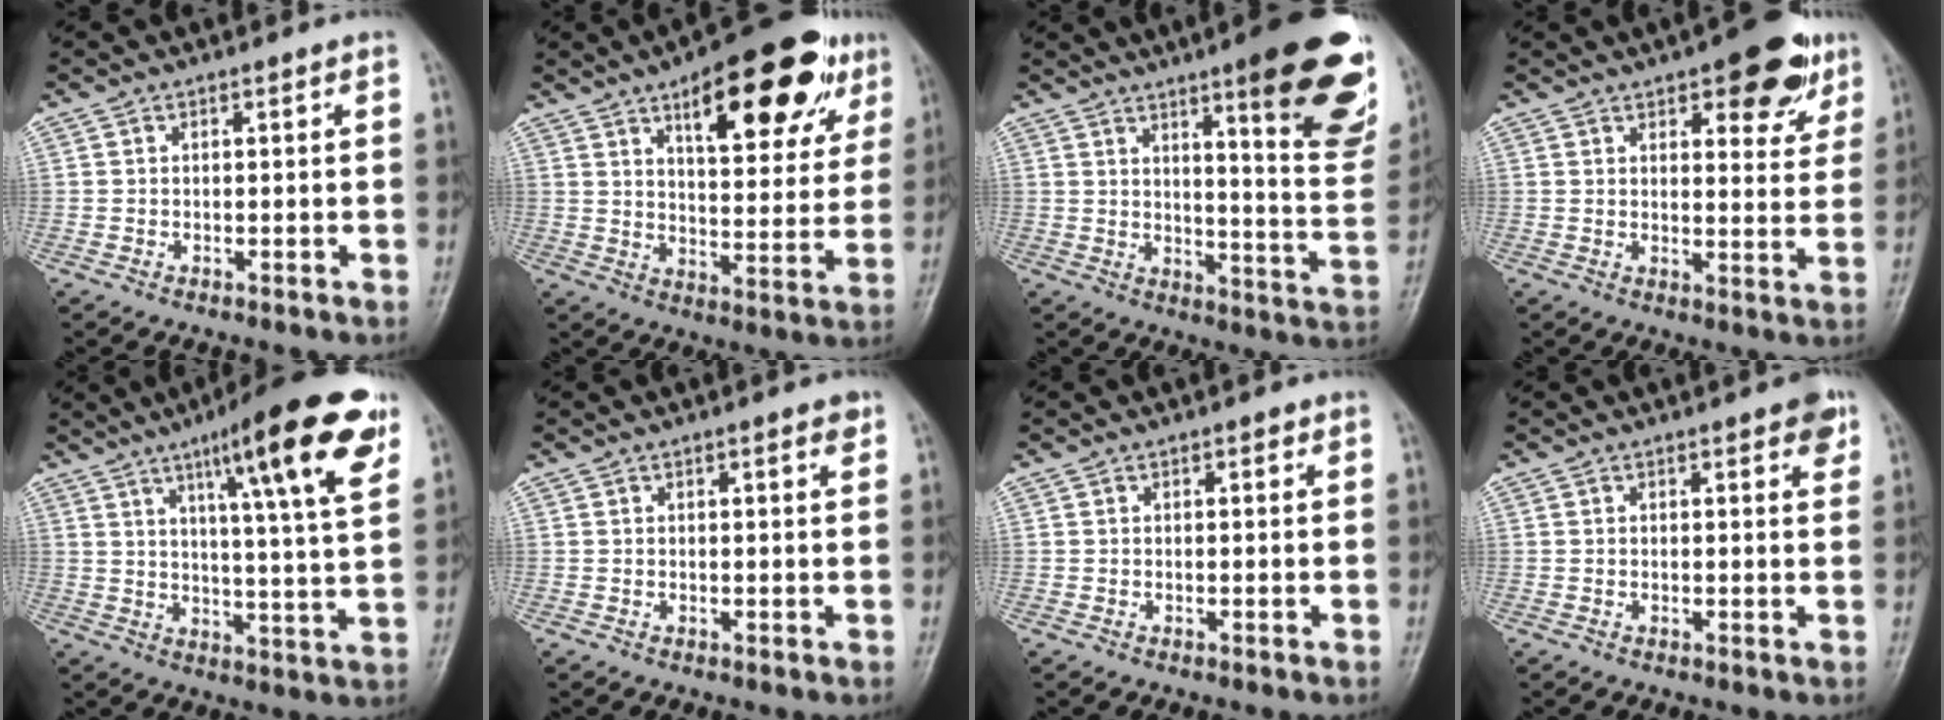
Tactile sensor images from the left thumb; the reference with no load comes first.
{"total": 21.3, "force": [11.4, 8.4, 15.9], "torque": [-0.181, -0.032, 0.163]}
{"total": 21.9, "force": [12.1, 4.5, 17.8], "torque": [-0.192, -0.062, 0.161]}
{"total": 11.9, "force": [6.8, 4.9, 8.5], "torque": [-0.070, -0.027, 0.085]}
{"total": 18.7, "force": [9.8, 2.7, 15.7], "torque": [-0.207, -0.035, 0.138]}
{"total": 1.8, "force": [1.0, 0.5, 1.4], "torque": [-0.017, -0.003, 0.012]}
{"total": 1.0, "force": [0.5, 0.5, 0.6], "torque": [-0.004, 0.000, 0.004]}
{"total": 3.5, "force": [1.9, 1.1, 2.7], "torque": [-0.024, -0.006, 0.019]}